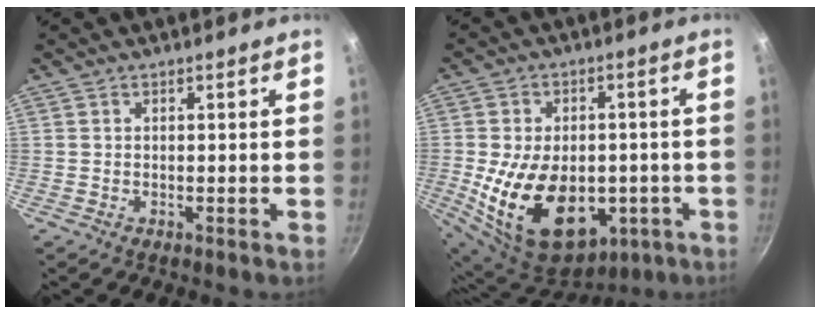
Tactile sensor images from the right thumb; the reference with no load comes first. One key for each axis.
{"total": 21.7, "fx": -4.6, "fy": 14.6, "fz": 15.4, "tx": -0.247, "ty": 0.004, "tz": -0.050}